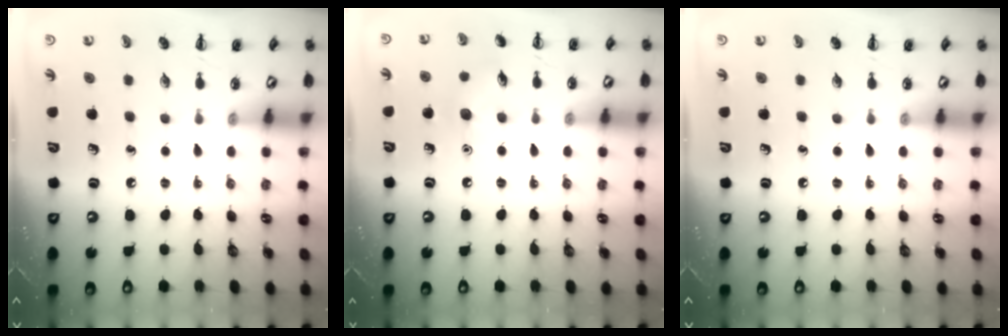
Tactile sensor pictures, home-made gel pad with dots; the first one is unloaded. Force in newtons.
{"total": 6.0, "press": 5.8, "slide": 1.5}
{"total": 0.0}